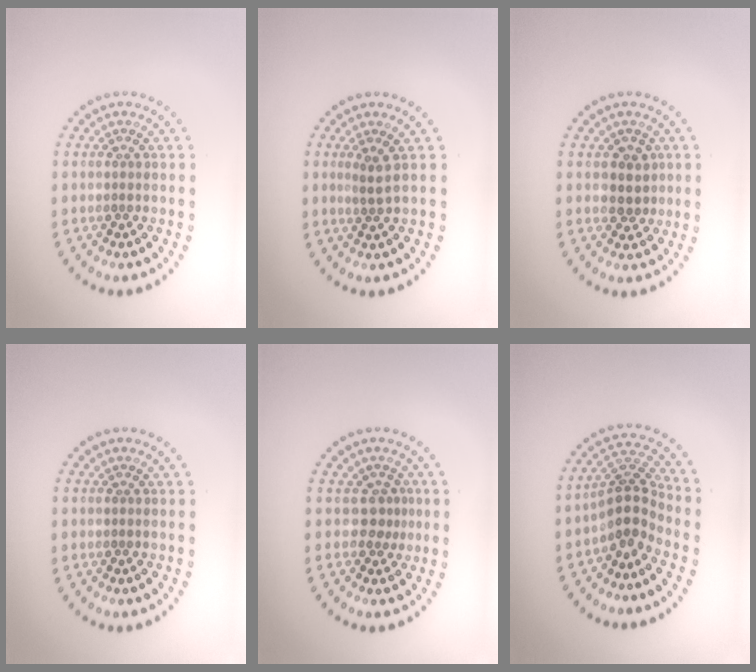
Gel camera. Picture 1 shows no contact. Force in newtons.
{"total": 1.4, "press": 1.1, "slide": 0.9}
{"total": 2.2, "press": 2.0, "slide": 0.9}
{"total": 0.0}
{"total": 1.7, "press": 1.2, "slide": 1.1}
{"total": 3.7, "press": 2.7, "slide": 2.5}